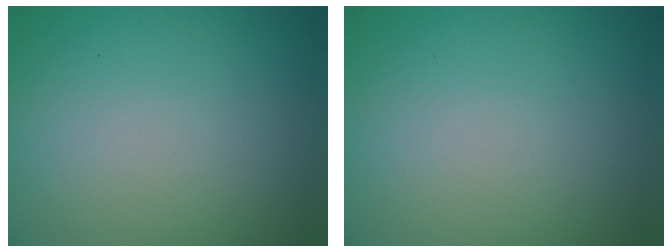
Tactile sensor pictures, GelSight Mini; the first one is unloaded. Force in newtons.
{"total": 0.0}